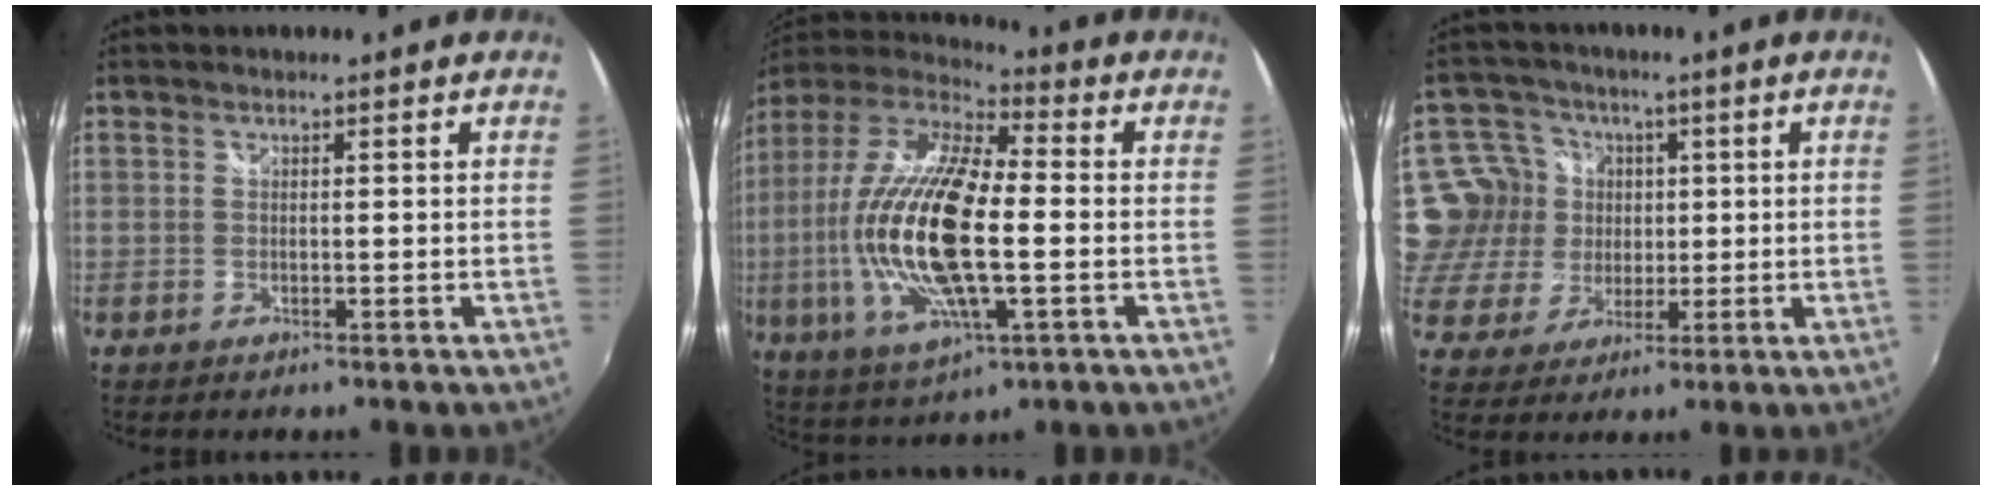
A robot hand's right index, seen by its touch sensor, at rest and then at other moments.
{"total": 22.5, "force": [-1.9, 7.5, 21.1], "torque": [-0.420, -0.010, -0.044]}
{"total": 10.9, "force": [2.4, 10.6, 1.4], "torque": [-0.062, 0.021, 0.044]}